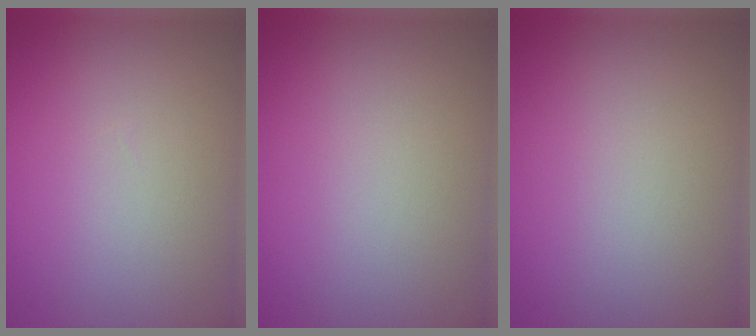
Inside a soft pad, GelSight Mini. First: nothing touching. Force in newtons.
{"total": 0.0}
{"total": 0.0}